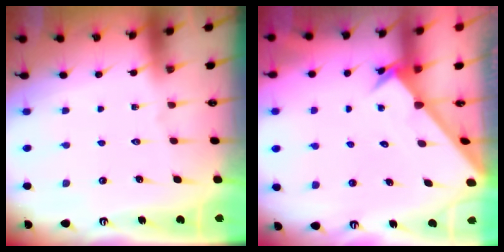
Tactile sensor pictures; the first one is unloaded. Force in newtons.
{"total": 2.6, "press": 2.6, "slide": 0.2}